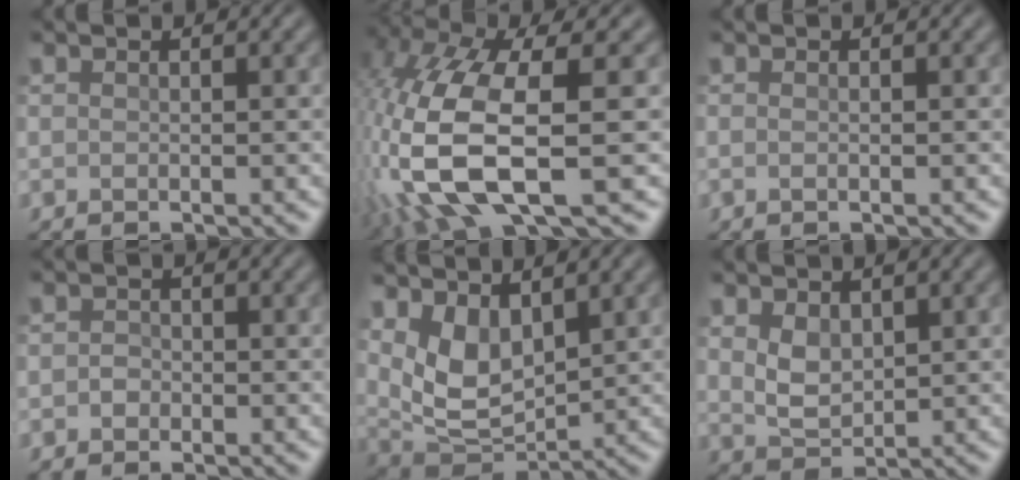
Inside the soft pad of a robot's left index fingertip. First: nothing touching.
{"total": 12.4, "force": [-2.7, 4.7, 11.2], "torque": [-0.272, -0.013, -0.050]}
{"total": 0.7, "force": [0.0, 0.2, 0.6], "torque": [-0.009, -0.001, 0.000]}
{"total": 0.9, "force": [-0.3, 0.8, 0.2], "torque": [-0.001, 0.005, -0.009]}
{"total": 5.5, "force": [2.3, 3.1, 3.9], "torque": [-0.083, -0.010, 0.053]}
{"total": 2.7, "force": [1.2, 1.8, 1.7], "torque": [-0.038, 0.001, 0.029]}